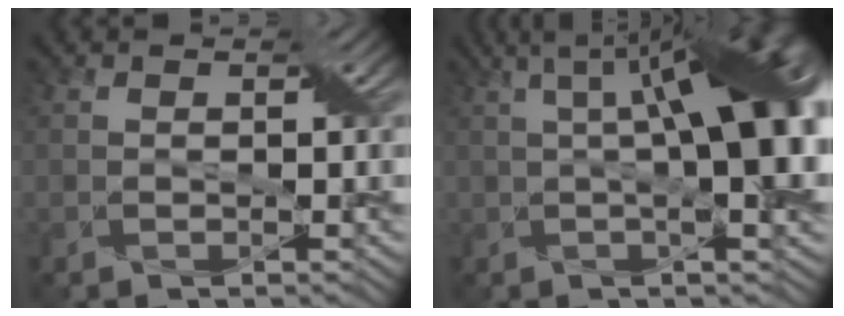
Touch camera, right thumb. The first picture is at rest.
{"total": 14.2, "force": [1.8, 4.9, 13.2], "torque": [-0.165, 0.030, 0.014]}